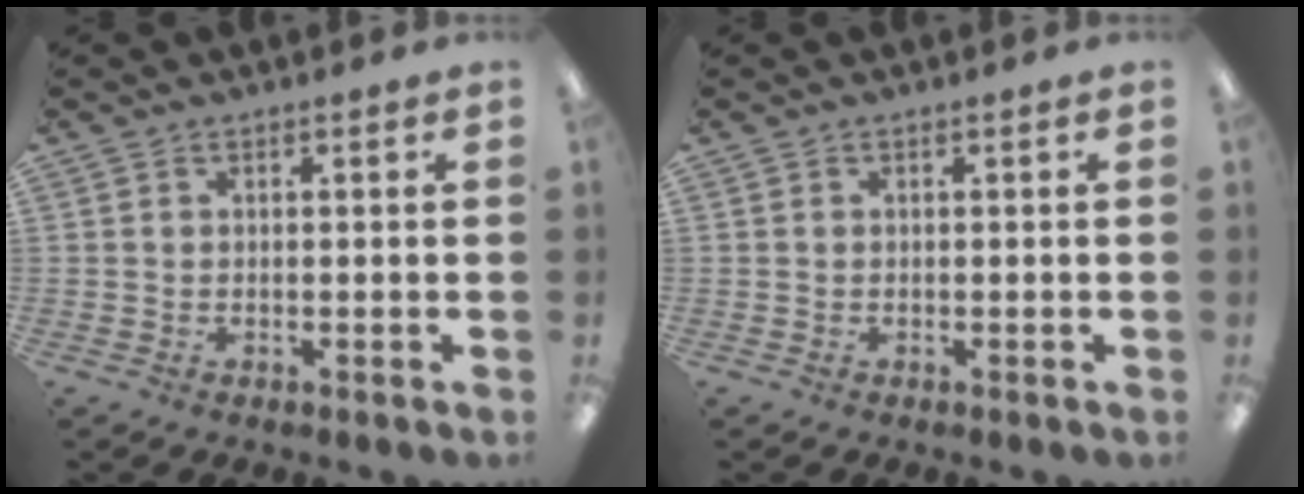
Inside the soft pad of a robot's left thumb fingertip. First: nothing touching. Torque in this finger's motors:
{"motor_torque": [0.00, 0.00, 0.01, 0.00, 0.00]}